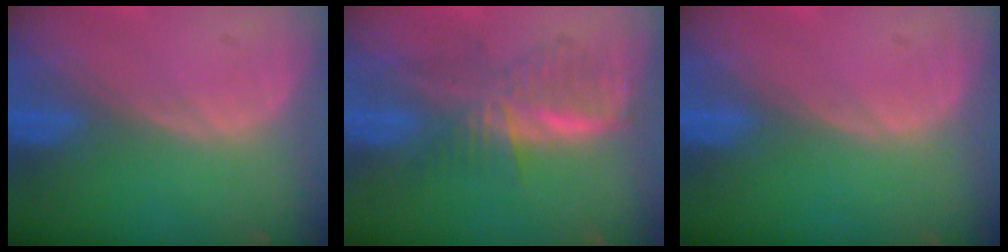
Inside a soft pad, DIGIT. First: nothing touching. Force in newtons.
{"total": 6.0, "press": 6.0, "slide": 0.1}
{"total": 0.0}